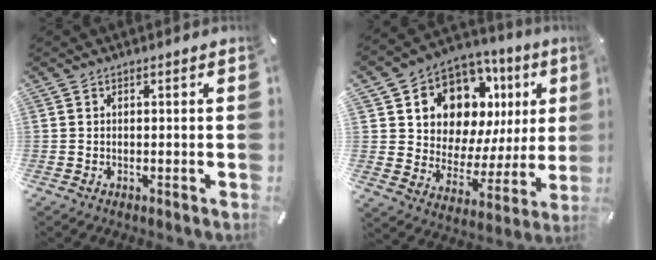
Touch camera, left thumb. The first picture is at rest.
{"total": 11.2, "force": [7.1, 7.9, 3.5], "torque": [-0.064, -0.074, 0.127]}